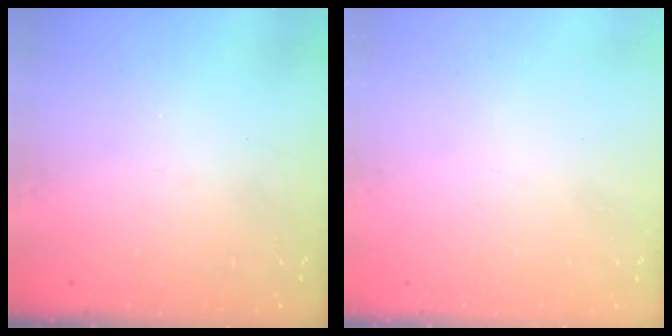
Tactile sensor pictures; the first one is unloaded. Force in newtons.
{"total": 0.0}